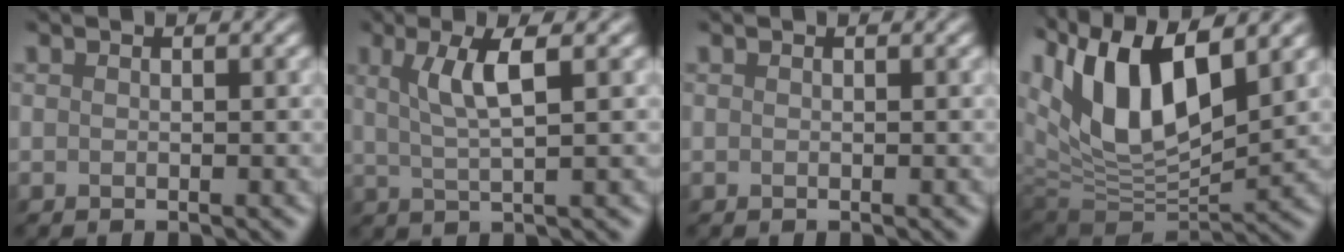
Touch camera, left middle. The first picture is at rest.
{"total": 3.4, "force": [1.4, 0.4, 3.1], "torque": [-0.052, 0.007, 0.026]}
{"total": 0.0}
{"total": 12.9, "force": [5.5, 5.9, 10.0], "torque": [-0.194, 0.009, 0.101]}